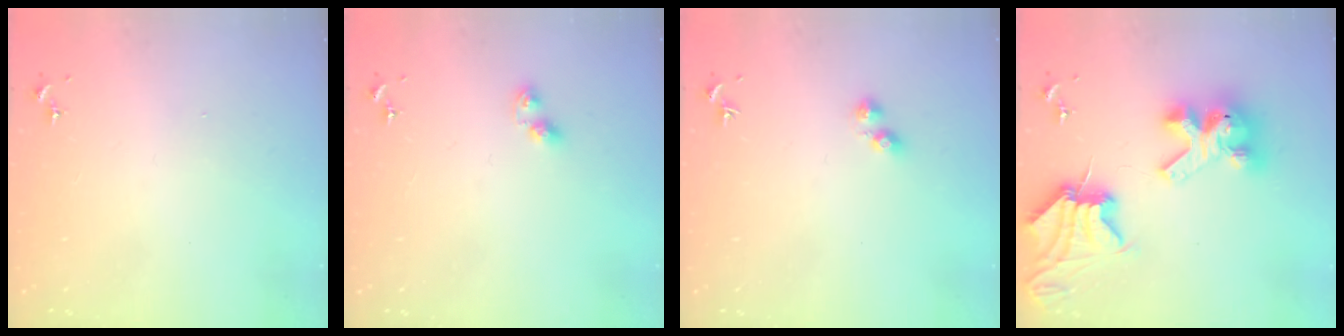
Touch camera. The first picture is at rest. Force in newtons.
{"total": 4.4, "press": 4.3, "slide": 0.4}
{"total": 2.5, "press": 2.4, "slide": 0.6}
{"total": 13.8, "press": 13.7, "slide": 1.7}